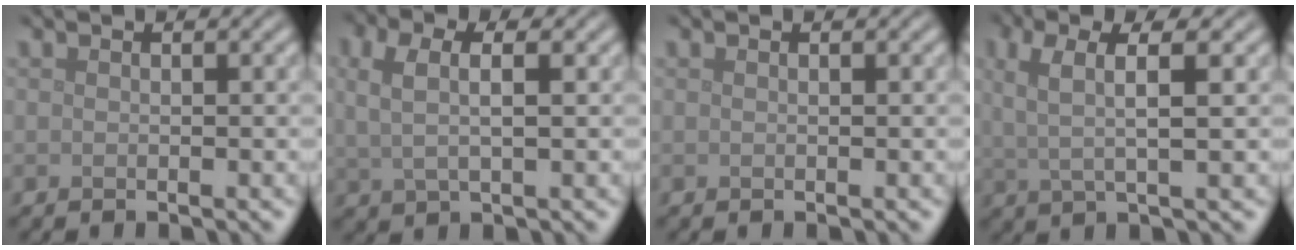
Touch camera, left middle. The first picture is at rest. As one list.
[{"total": 3.5, "force": [1.0, 1.6, 2.9], "torque": [-0.068, 0.003, 0.021]}, {"total": 0.0}, {"total": 4.0, "force": [1.3, 1.0, 3.6], "torque": [-0.077, 0.001, 0.026]}]